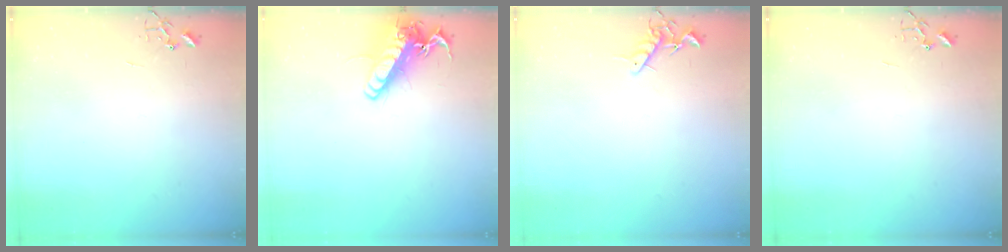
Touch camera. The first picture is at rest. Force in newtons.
{"total": 16.5, "press": 16.3, "slide": 2.7}
{"total": 7.4, "press": 7.4, "slide": 0.9}
{"total": 0.0}